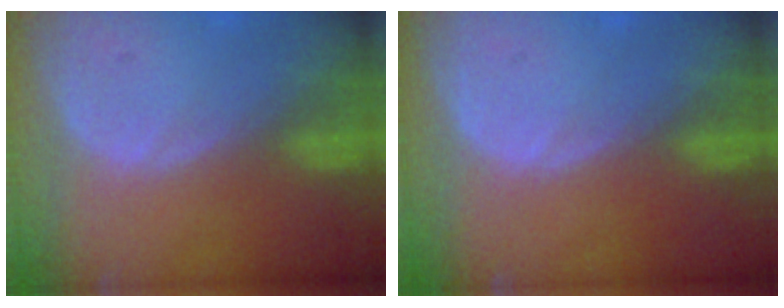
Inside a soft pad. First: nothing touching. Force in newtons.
{"total": 0.0}